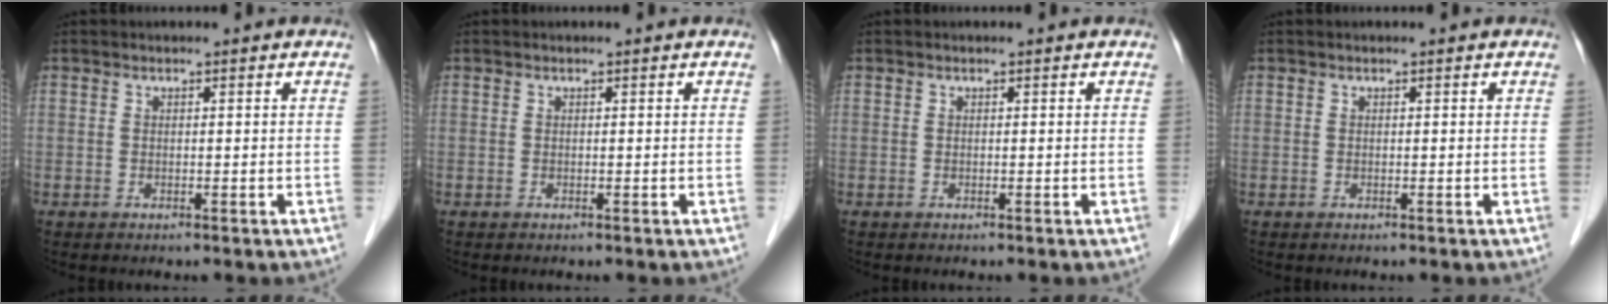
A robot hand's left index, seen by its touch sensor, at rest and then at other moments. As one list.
[{"total": 0.0}, {"total": 0.0}, {"total": 0.0}]